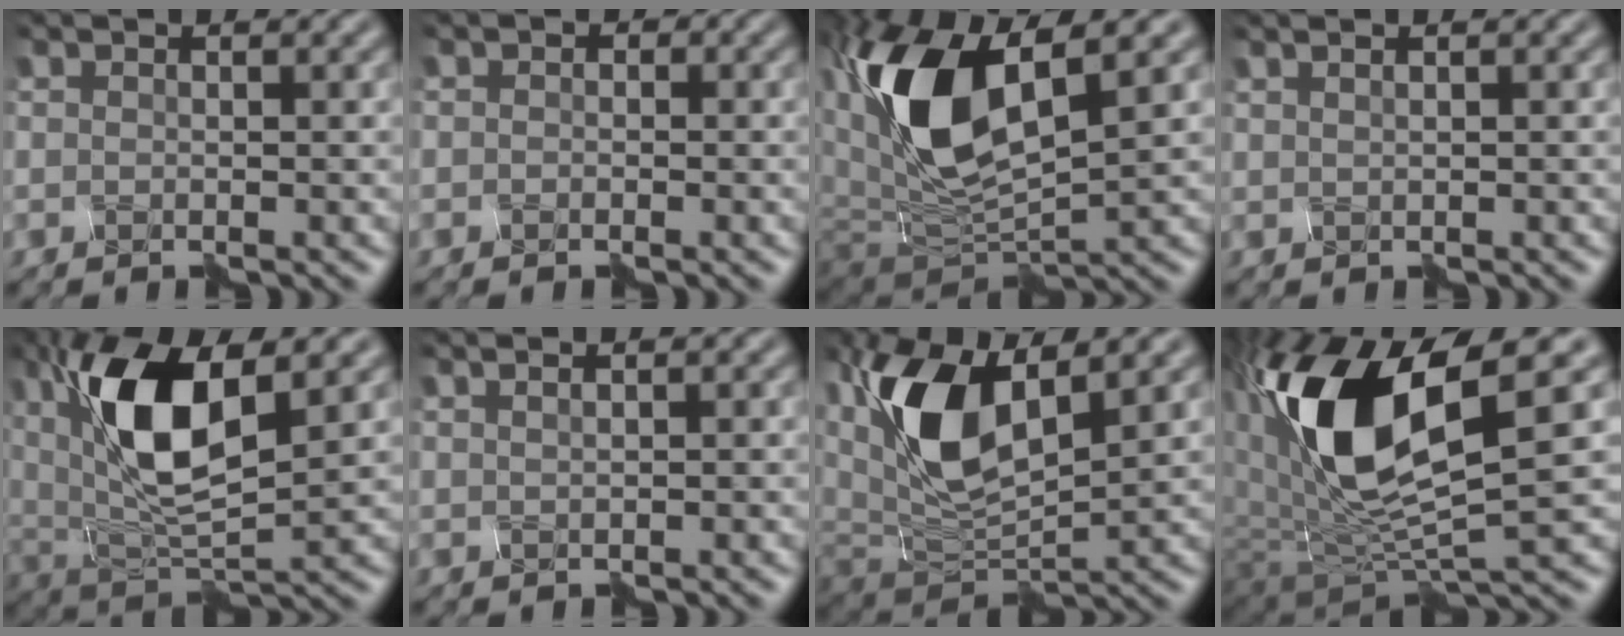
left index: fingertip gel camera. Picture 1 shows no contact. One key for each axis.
{"total": 1.4, "fx": -0.8, "fy": 1.1, "fz": 0.3, "tx": 0.000, "ty": 0.002, "tz": -0.019}
{"total": 11.4, "fx": 1.8, "fy": 5.0, "fz": 10.1, "tx": -0.209, "ty": 0.003, "tz": 0.031}
{"total": 1.0, "fx": 0.8, "fy": 0.0, "fz": 0.6, "tx": -0.007, "ty": 0.003, "tz": 0.007}
{"total": 9.7, "fx": 2.6, "fy": 3.7, "fz": 8.5, "tx": -0.170, "ty": -0.002, "tz": 0.044}
{"total": 1.3, "fx": 1.0, "fy": 0.1, "fz": 0.9, "tx": -0.006, "ty": 0.005, "tz": 0.005}
{"total": 9.5, "fx": 2.7, "fy": 4.3, "fz": 8.1, "tx": -0.176, "ty": 0.003, "tz": 0.048}
{"total": 12.4, "fx": 2.4, "fy": 4.9, "fz": 11.2, "tx": -0.229, "ty": -0.005, "tz": 0.044}